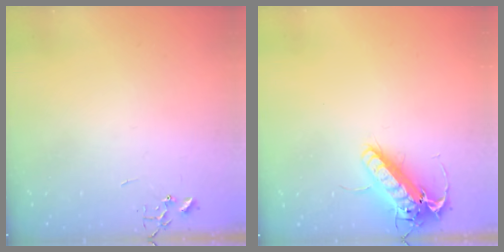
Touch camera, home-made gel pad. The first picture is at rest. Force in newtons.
{"total": 15.9, "press": 15.7, "slide": 2.8}